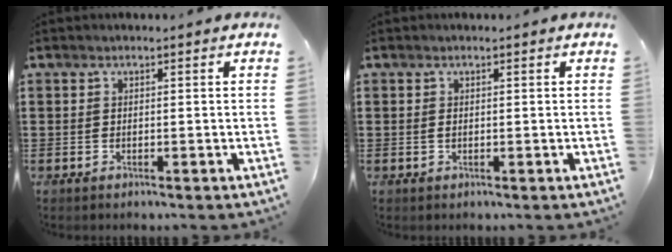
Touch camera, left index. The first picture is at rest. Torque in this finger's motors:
{"motor_torque": [0.12, 0.08, 0.02, 0.00]}